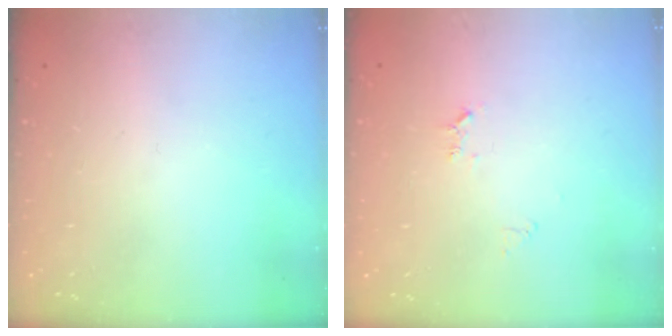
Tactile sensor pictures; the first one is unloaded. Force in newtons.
{"total": 5.3, "press": 5.3, "slide": 0.6}